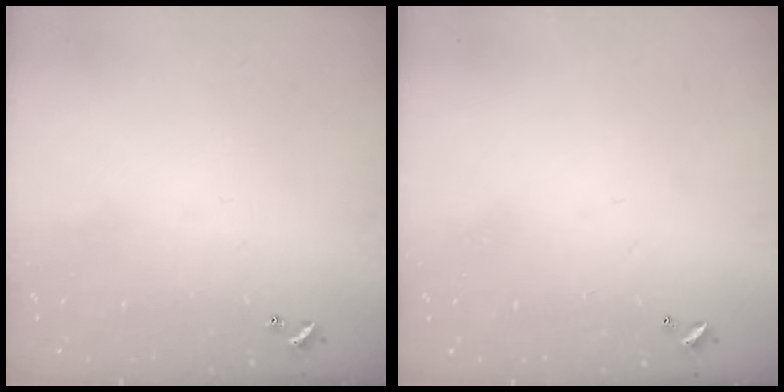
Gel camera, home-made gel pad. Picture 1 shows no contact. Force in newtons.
{"total": 2.7, "press": 2.7, "slide": 0.1}